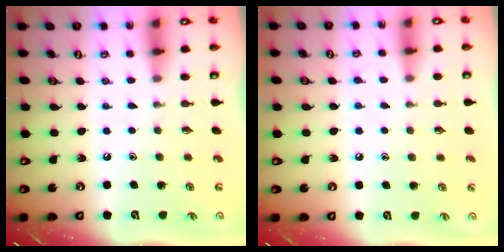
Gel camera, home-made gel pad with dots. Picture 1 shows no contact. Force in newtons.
{"total": 4.8, "press": 4.7, "slide": 0.7}